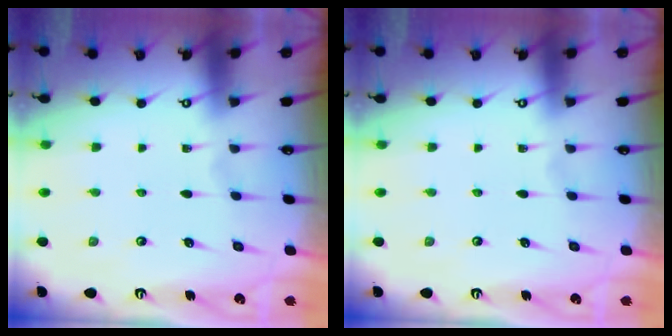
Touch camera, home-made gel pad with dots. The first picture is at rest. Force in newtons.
{"total": 0.0}